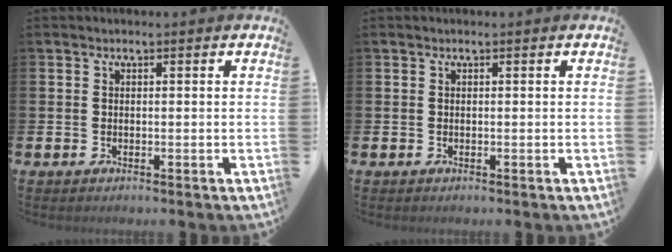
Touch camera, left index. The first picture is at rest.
{"total": 0.0}